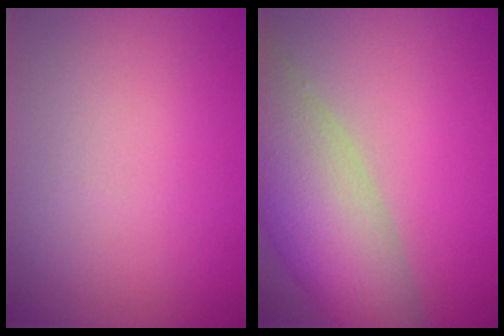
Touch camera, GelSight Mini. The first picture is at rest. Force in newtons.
{"total": 10.0, "press": 10.0, "slide": 0.7}